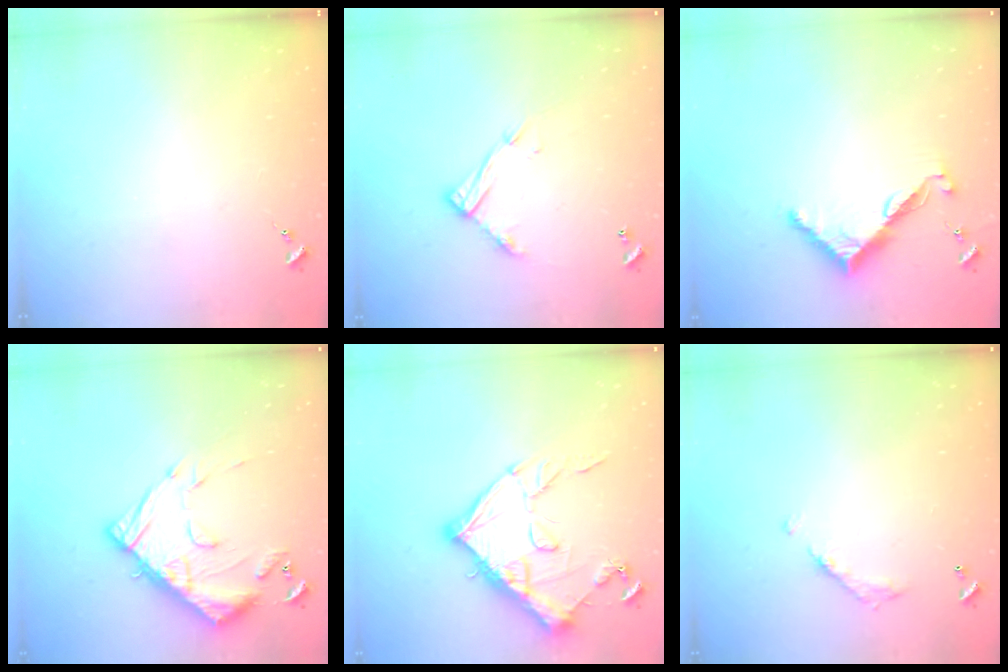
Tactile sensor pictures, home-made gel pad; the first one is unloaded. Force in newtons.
{"total": 12.2, "press": 12.1, "slide": 0.9}
{"total": 8.7, "press": 8.7, "slide": 0.6}
{"total": 16.6, "press": 16.6, "slide": 1.4}
{"total": 15.4, "press": 15.4, "slide": 0.9}
{"total": 7.9, "press": 7.9, "slide": 0.3}